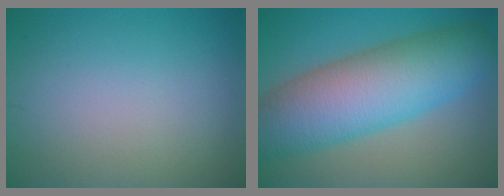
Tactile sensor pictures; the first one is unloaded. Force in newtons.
{"total": 11.0, "press": 11.0, "slide": 0.2}